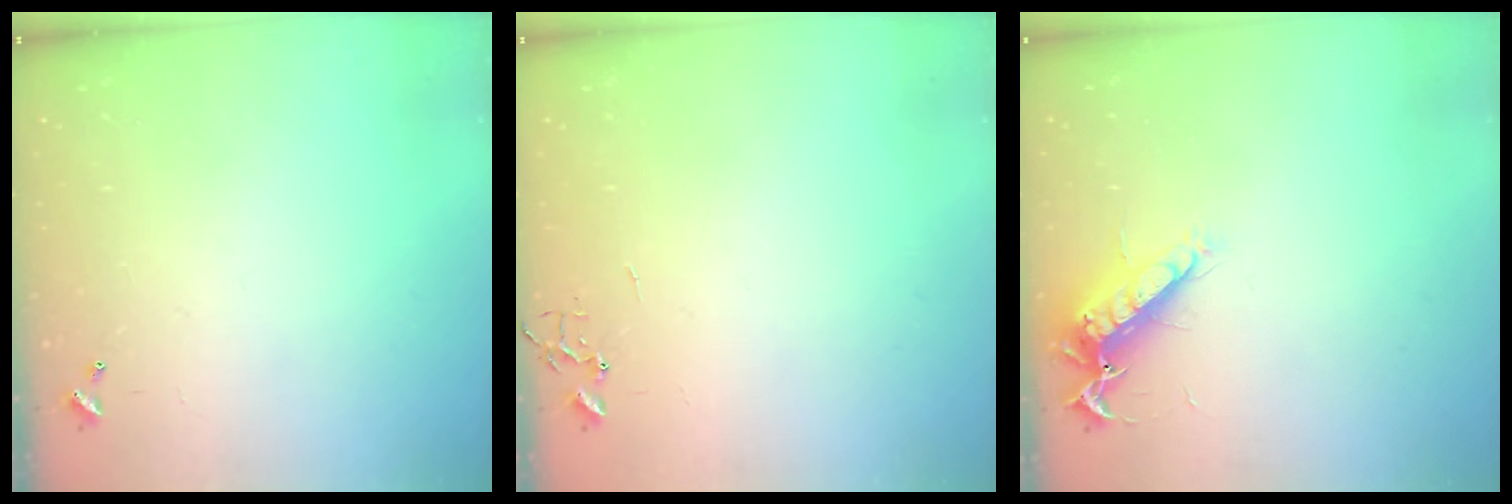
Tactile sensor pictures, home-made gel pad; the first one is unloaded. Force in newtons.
{"total": 0.0}
{"total": 12.9, "press": 12.8, "slide": 1.4}